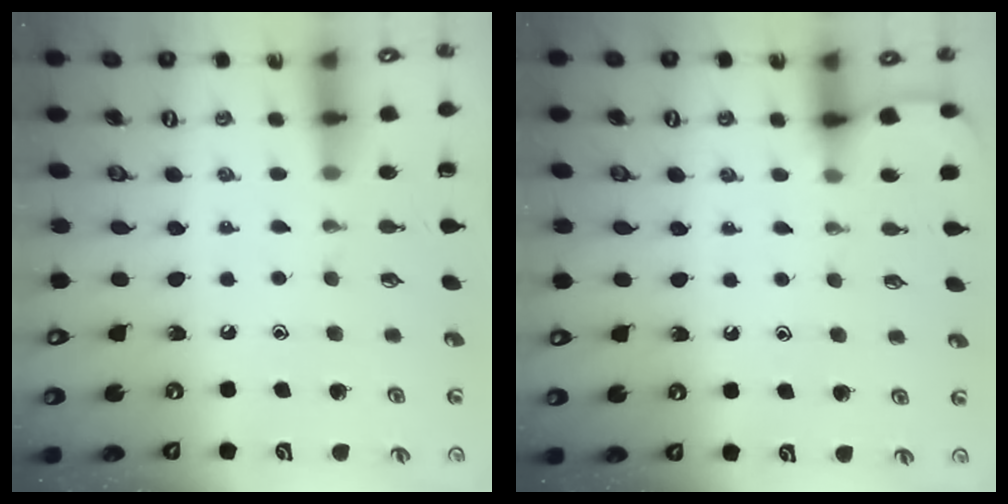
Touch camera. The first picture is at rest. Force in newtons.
{"total": 3.9, "press": 3.9, "slide": 0.6}